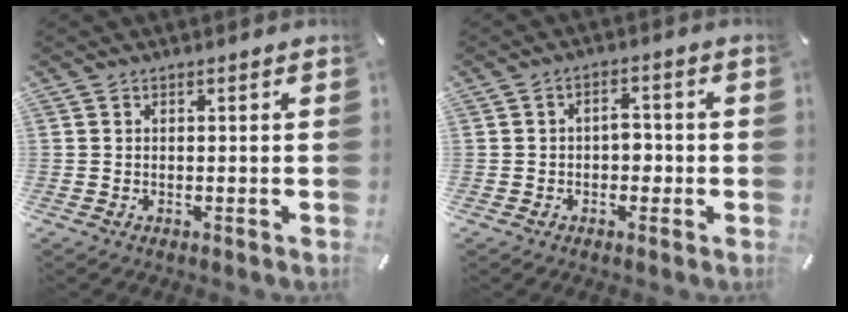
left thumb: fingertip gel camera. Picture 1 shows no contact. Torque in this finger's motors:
{"motor_torque": [-0.19, -0.27, 0.15, 0.13, 0.01]}